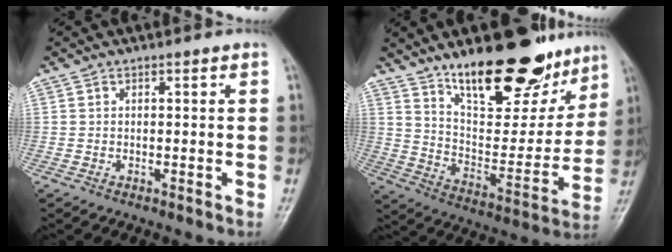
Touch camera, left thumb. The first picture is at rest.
{"total": 23.1, "force": [16.0, 9.3, 13.9], "torque": [-0.155, -0.089, 0.253]}